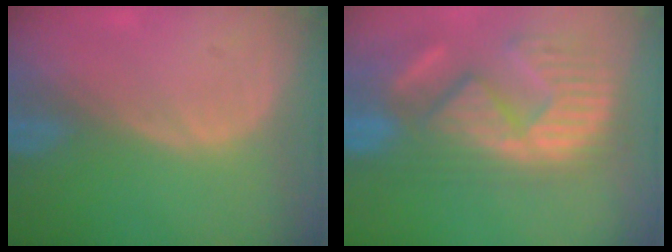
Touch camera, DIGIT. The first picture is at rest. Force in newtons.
{"total": 13.8, "press": 12.2, "slide": 6.4}